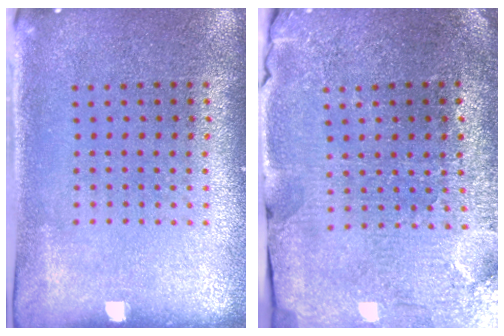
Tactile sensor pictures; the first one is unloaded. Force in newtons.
{"total": 3.8, "press": 3.7, "slide": 0.8}